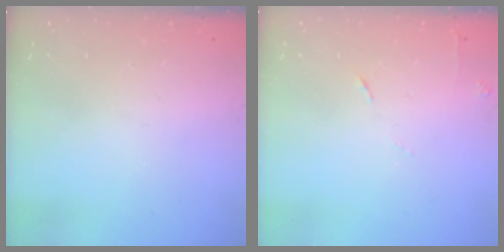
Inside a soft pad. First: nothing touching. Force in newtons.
{"total": 6.6, "press": 6.6, "slide": 0.8}